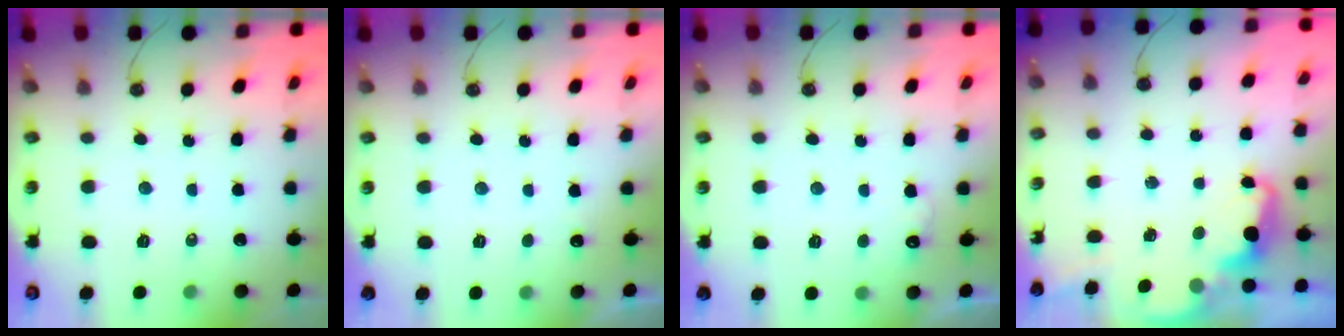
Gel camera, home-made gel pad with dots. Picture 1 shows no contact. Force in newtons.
{"total": 3.1, "press": 2.9, "slide": 1.0}
{"total": 3.8, "press": 3.7, "slide": 1.1}
{"total": 2.5, "press": 2.4, "slide": 0.5}